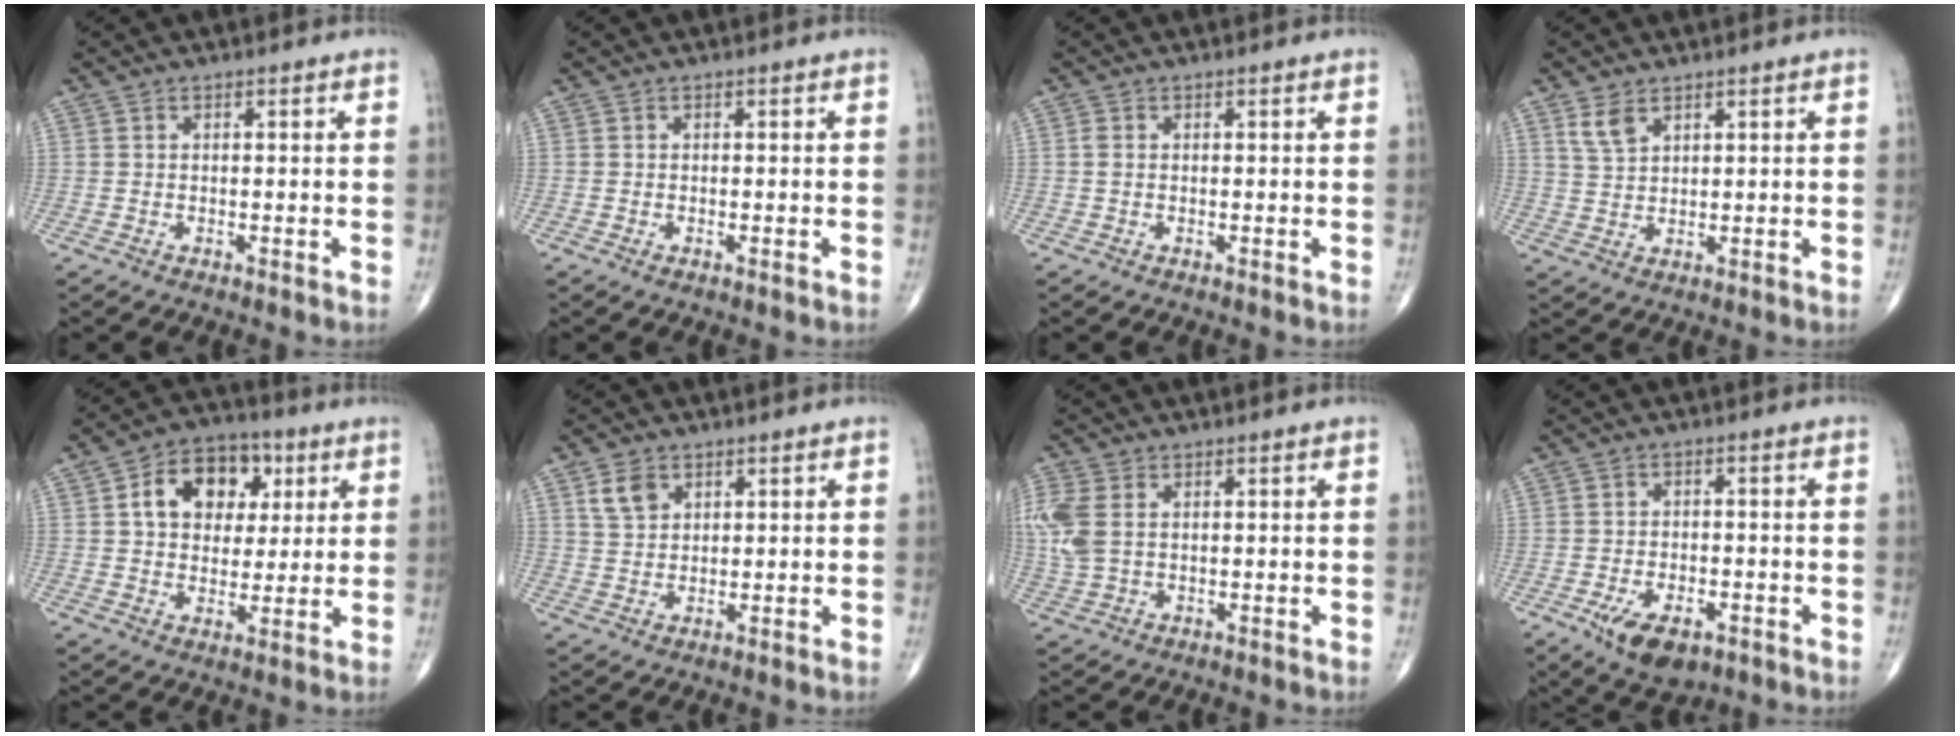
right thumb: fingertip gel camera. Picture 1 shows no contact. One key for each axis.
{"total": 0.6, "fx": -0.3, "fy": 0.3, "fz": 0.5, "tx": -0.009, "ty": -0.001, "tz": -0.006}
{"total": 0.8, "fx": 0.0, "fy": 0.5, "fz": 0.6, "tx": -0.015, "ty": 0.002, "tz": 0.001}
{"total": 3.7, "fx": 2.4, "fy": 2.0, "fz": 2.1, "tx": -0.038, "ty": -0.008, "tz": 0.054}
{"total": 13.1, "fx": 3.7, "fy": 9.6, "fz": 8.1, "tx": -0.087, "ty": 0.004, "tz": 0.053}
{"total": 4.5, "fx": 2.2, "fy": 3.1, "fz": 2.2, "tx": -0.031, "ty": -0.008, "tz": 0.046}
{"total": 7.8, "fx": 1.3, "fy": 5.2, "fz": 5.7, "tx": -0.160, "ty": 0.008, "tz": 0.033}
{"total": 8.6, "fx": -4.3, "fy": 4.5, "fz": 5.9, "tx": -0.092, "ty": 0.009, "tz": -0.063}